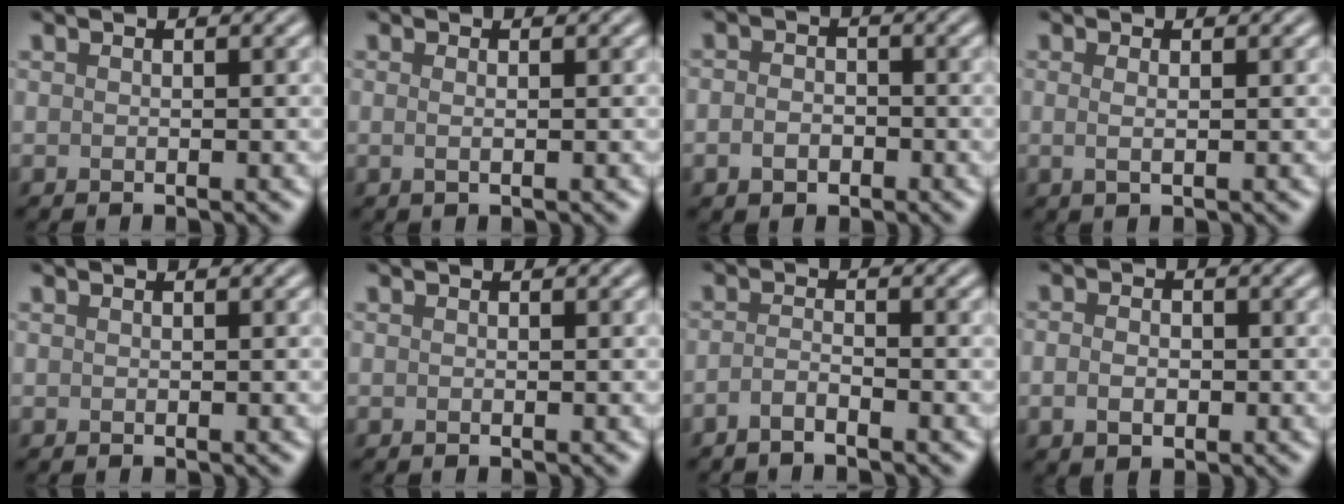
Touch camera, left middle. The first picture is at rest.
{"total": 0.8, "force": [0.1, 0.3, 0.7], "torque": [-0.013, 0.000, -0.002]}
{"total": 2.1, "force": [-0.8, 1.6, 1.1], "torque": [-0.019, -0.001, -0.020]}
{"total": 1.1, "force": [0.1, 0.3, 1.0], "torque": [-0.019, -0.001, 0.000]}
{"total": 0.0}
{"total": 0.0}
{"total": 1.5, "force": [-1.1, 0.3, 1.0], "torque": [-0.019, 0.000, -0.028]}
{"total": 2.4, "force": [-0.5, 1.7, 1.6], "torque": [-0.023, -0.004, -0.011]}